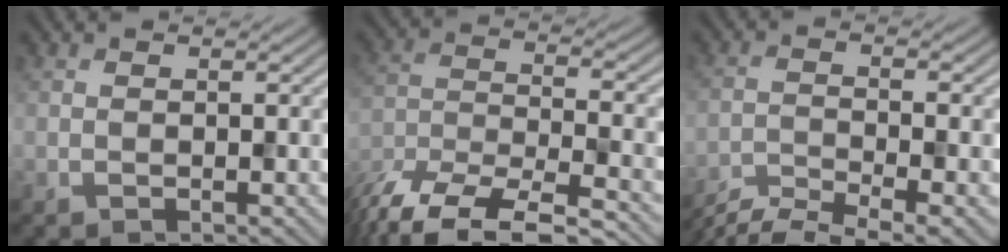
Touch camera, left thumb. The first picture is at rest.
{"total": 11.7, "force": [-9.8, 3.1, 5.7], "torque": [-0.123, -0.014, -0.180]}
{"total": 7.1, "force": [-5.9, 1.2, 3.7], "torque": [-0.075, -0.009, -0.110]}